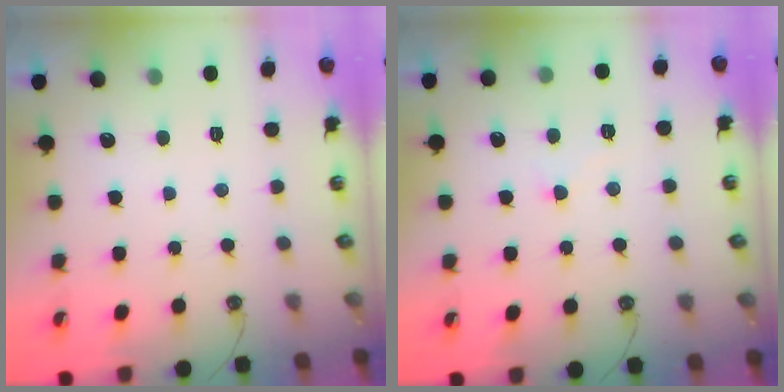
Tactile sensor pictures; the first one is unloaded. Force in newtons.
{"total": 5.0, "press": 4.9, "slide": 0.3}